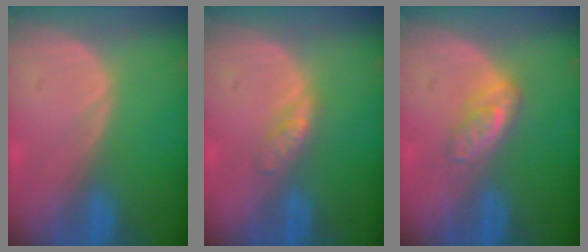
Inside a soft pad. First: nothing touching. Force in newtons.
{"total": 2.7, "press": 2.7, "slide": 0.3}
{"total": 4.8, "press": 4.2, "slide": 2.4}